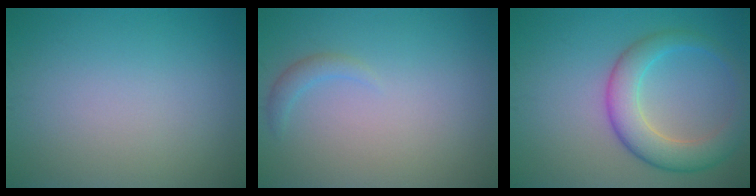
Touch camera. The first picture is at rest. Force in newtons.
{"total": 1.2, "press": 1.2, "slide": 0.2}
{"total": 5.4, "press": 5.4, "slide": 0.2}